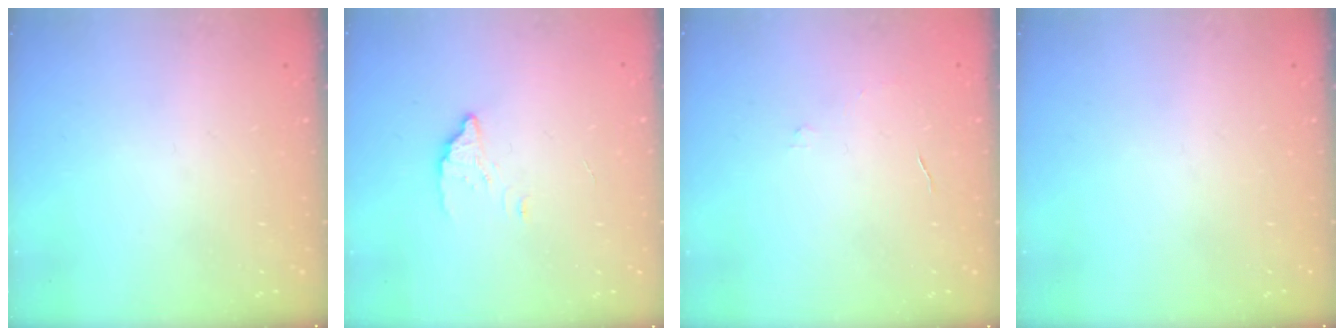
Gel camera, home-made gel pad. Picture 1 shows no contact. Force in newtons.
{"total": 2.3, "press": 2.3, "slide": 0.2}
{"total": 2.9, "press": 2.9, "slide": 0.2}
{"total": 0.0}